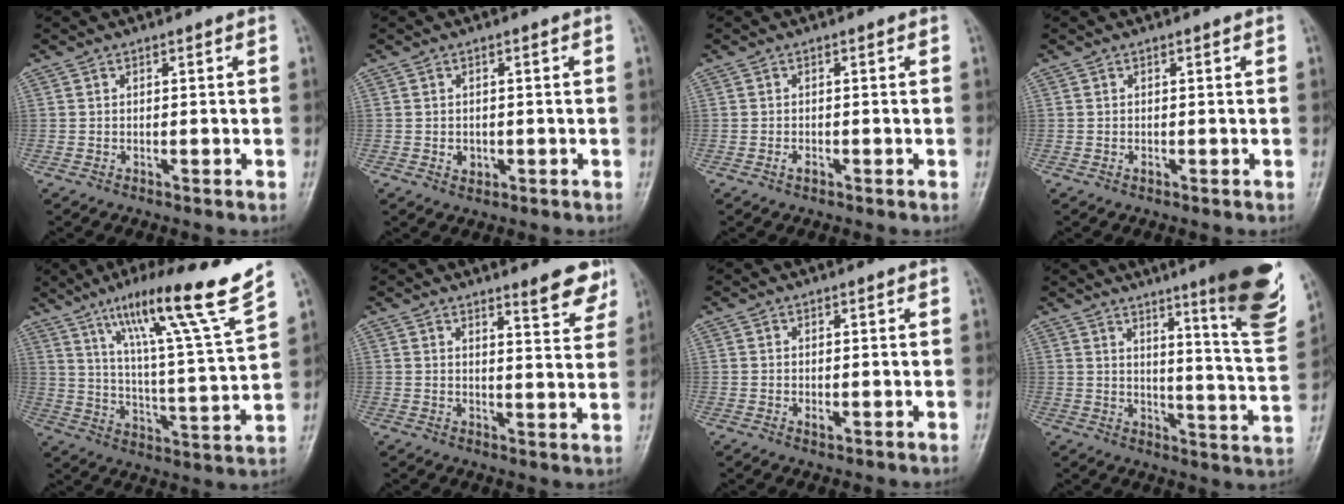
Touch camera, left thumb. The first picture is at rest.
{"total": 1.8, "force": [-0.3, 1.5, 1.0], "torque": [-0.007, 0.001, 0.000]}
{"total": 1.2, "force": [-0.4, 0.7, 0.9], "torque": [-0.012, 0.004, -0.006]}
{"total": 0.8, "force": [0.0, 0.4, 0.7], "torque": [-0.008, 0.005, 0.002]}
{"total": 19.7, "force": [13.2, -0.2, 14.6], "torque": [-0.213, -0.066, 0.212]}
{"total": 6.2, "force": [4.9, 1.3, 3.7], "torque": [-0.031, -0.035, 0.058]}
{"total": 1.4, "force": [0.1, 0.6, 1.3], "torque": [-0.018, 0.001, 0.005]}
{"total": 18.1, "force": [10.8, 1.4, 14.4], "torque": [-0.167, -0.068, 0.146]}